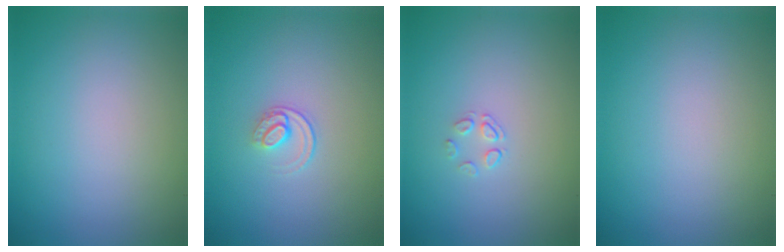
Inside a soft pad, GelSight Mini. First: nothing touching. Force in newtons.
{"total": 1.4, "press": 0.9, "slide": 1.0}
{"total": 1.1, "press": 0.5, "slide": 1.0}
{"total": 0.0}